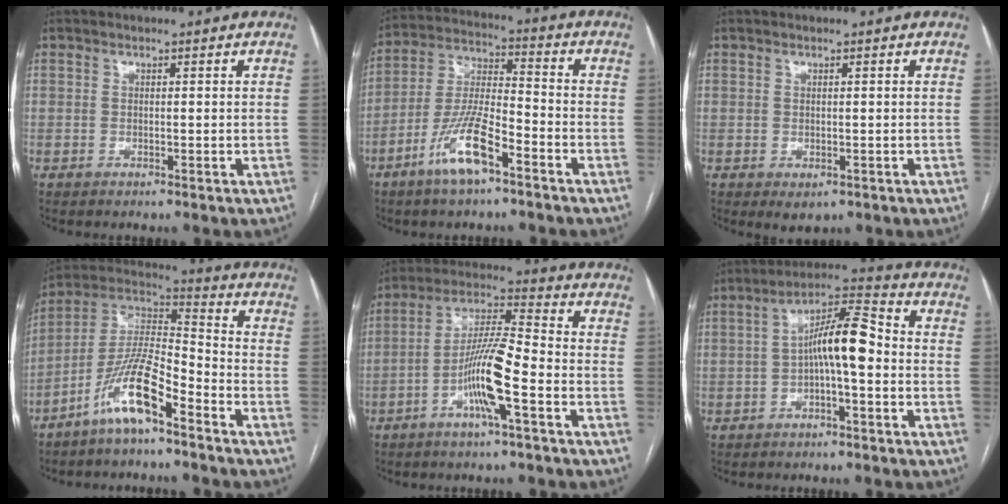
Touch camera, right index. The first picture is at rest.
{"total": 11.0, "force": [-6.3, 2.3, 8.7], "torque": [-0.183, -0.004, -0.120]}
{"total": 1.9, "force": [-0.7, 1.3, 1.3], "torque": [-0.012, -0.002, 0.000]}
{"total": 12.0, "force": [-7.3, 2.1, 9.2], "torque": [-0.190, 0.008, -0.141]}
{"total": 10.7, "force": [-4.1, 0.7, 9.8], "torque": [-0.191, 0.008, -0.080]}
{"total": 9.0, "force": [-1.0, 1.8, 8.7], "torque": [-0.151, 0.033, -0.019]}